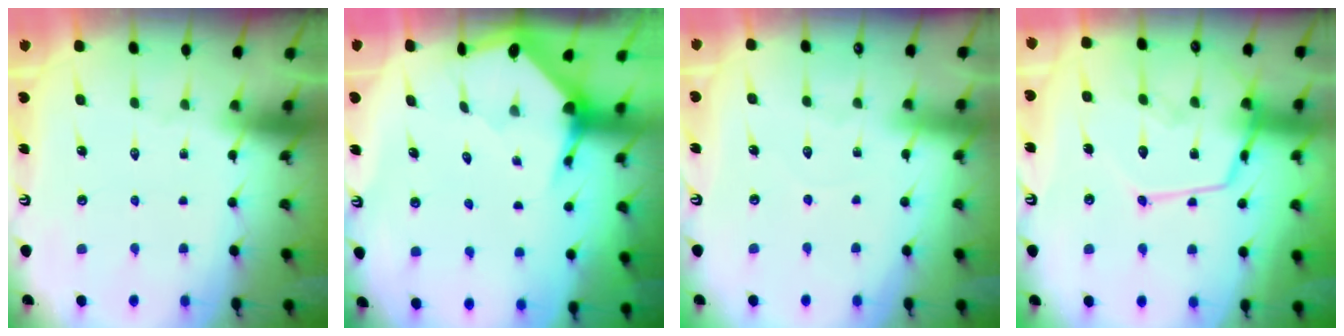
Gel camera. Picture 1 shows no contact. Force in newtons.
{"total": 3.6, "press": 3.6, "slide": 0.5}
{"total": 3.0, "press": 3.0, "slide": 0.2}
{"total": 15.7, "press": 15.7, "slide": 1.3}